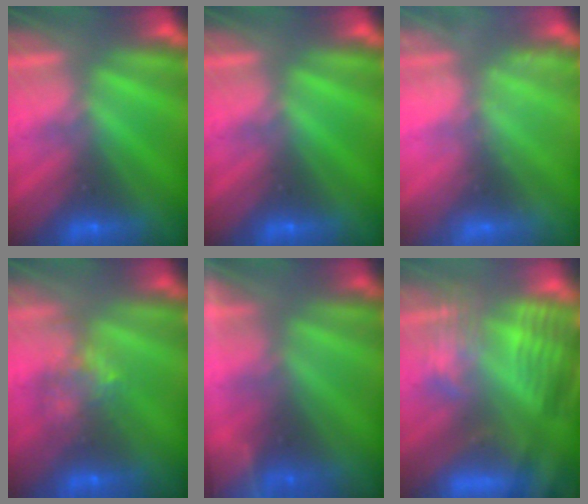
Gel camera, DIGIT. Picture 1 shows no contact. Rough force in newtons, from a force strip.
{"total": 0.0}
{"total": 2.4}
{"total": 4.3}
{"total": 8.1}
{"total": 12.7}